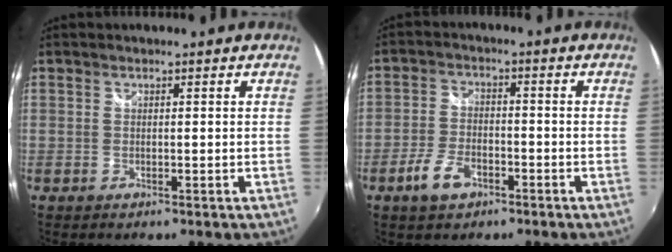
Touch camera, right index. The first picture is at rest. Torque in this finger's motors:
{"motor_torque": [0.38, -0.14, 0.16, 0.03]}